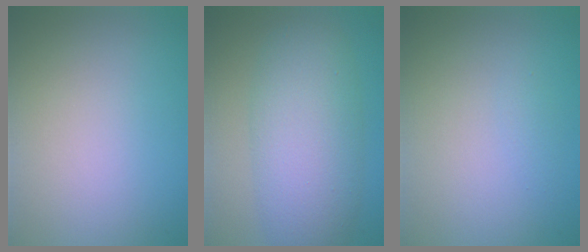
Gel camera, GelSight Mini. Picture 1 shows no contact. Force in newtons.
{"total": 7.5, "press": 7.5, "slide": 0.3}
{"total": 0.6, "press": 0.6, "slide": 0.0}